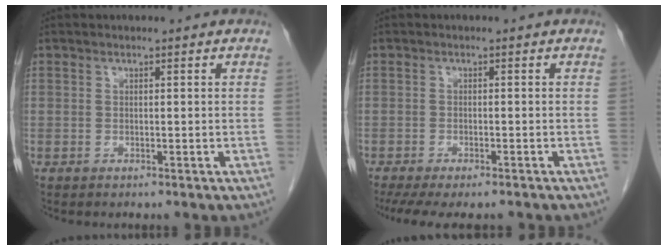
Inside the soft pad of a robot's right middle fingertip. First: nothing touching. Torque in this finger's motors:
{"motor_torque": [0.26, -0.22, 0.04, 0.04]}